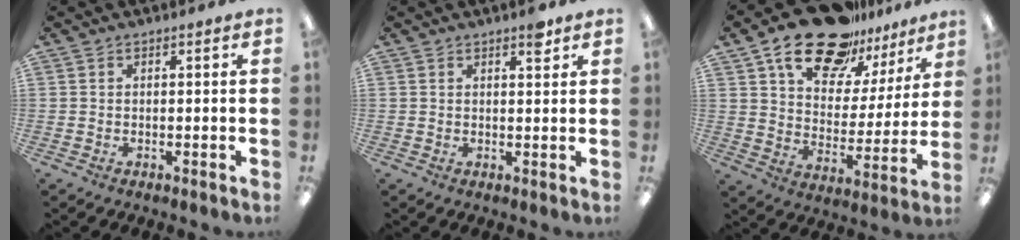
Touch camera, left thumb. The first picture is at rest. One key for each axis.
{"total": 3.3, "fx": 2.3, "fy": 1.1, "fz": 2.0, "tx": -0.011, "ty": -0.011, "tz": 0.033}
{"total": 20.5, "fx": 15.4, "fy": 9.5, "fz": 9.5, "tx": -0.162, "ty": -0.095, "tz": 0.271}